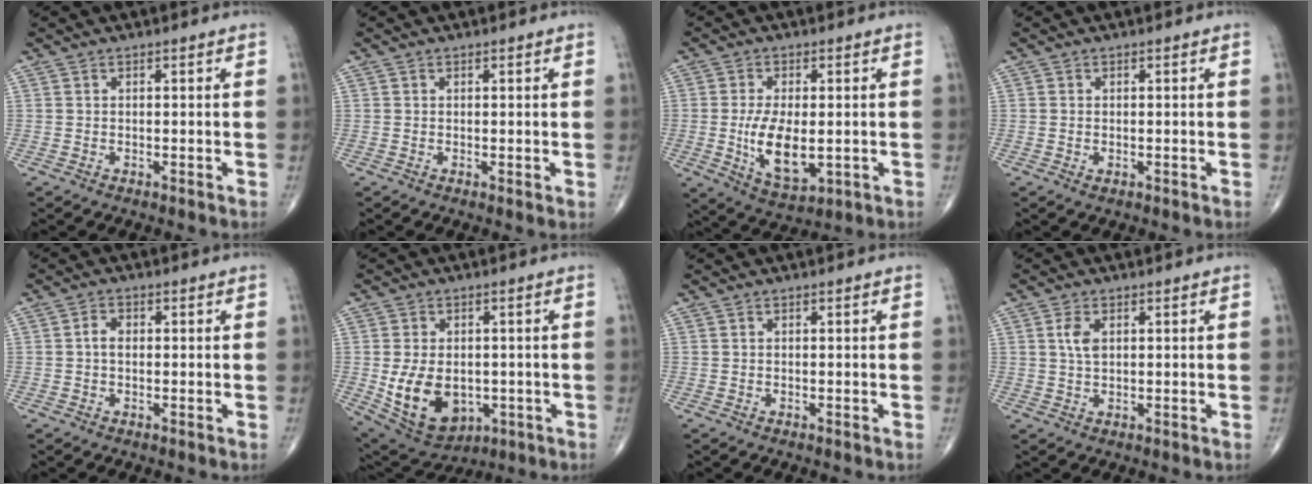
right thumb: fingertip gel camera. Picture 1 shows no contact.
{"total": 0.5, "force": [0.1, 0.2, 0.5], "torque": [-0.009, -0.003, 0.000]}
{"total": 12.0, "force": [-1.3, 5.9, 10.3], "torque": [-0.185, -0.016, -0.012]}
{"total": 0.9, "force": [-0.2, 0.6, 0.7], "torque": [-0.014, -0.001, -0.002]}
{"total": 2.3, "force": [0.0, 1.6, 1.6], "torque": [-0.025, 0.009, -0.004]}
{"total": 13.3, "force": [-2.2, 9.2, 9.3], "torque": [-0.141, -0.001, -0.010]}
{"total": 0.0}
{"total": 3.3, "force": [0.9, 1.8, 2.6], "torque": [-0.051, 0.000, 0.018]}